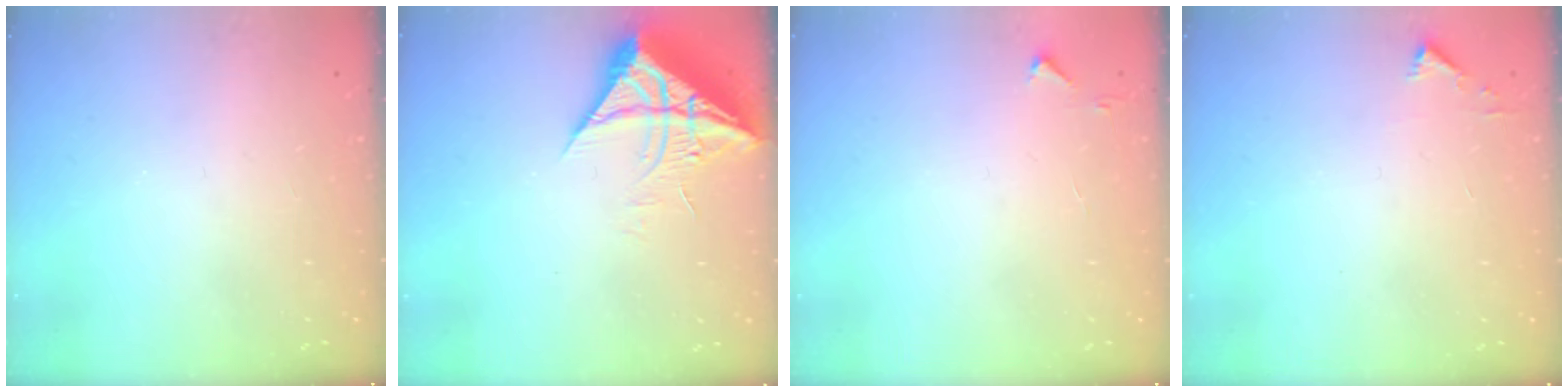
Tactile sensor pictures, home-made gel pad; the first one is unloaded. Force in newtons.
{"total": 10.3, "press": 10.3, "slide": 1.1}
{"total": 2.8, "press": 2.8, "slide": 0.4}
{"total": 2.3, "press": 2.3, "slide": 0.2}